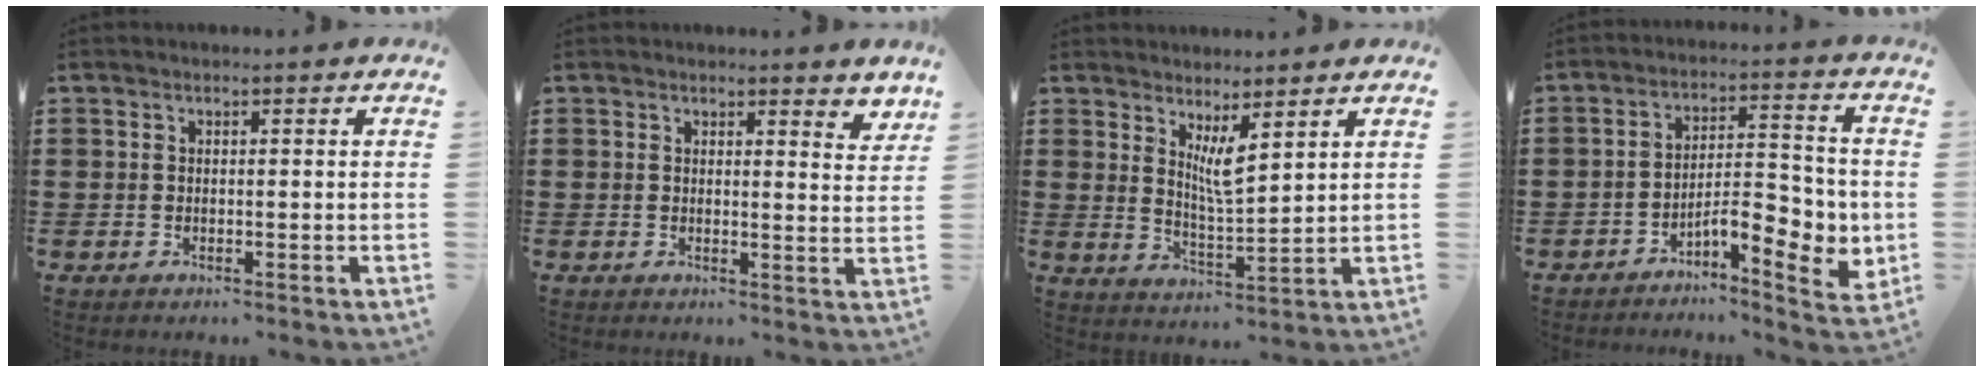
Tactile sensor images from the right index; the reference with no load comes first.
{"total": 2.0, "force": [1.9, 0.3, 0.5], "torque": [0.001, -0.005, 0.033]}
{"total": 4.8, "force": [3.0, 0.7, 3.6], "torque": [-0.078, -0.009, 0.052]}
{"total": 8.4, "force": [-3.3, 3.1, 7.1], "torque": [-0.092, -0.004, -0.058]}